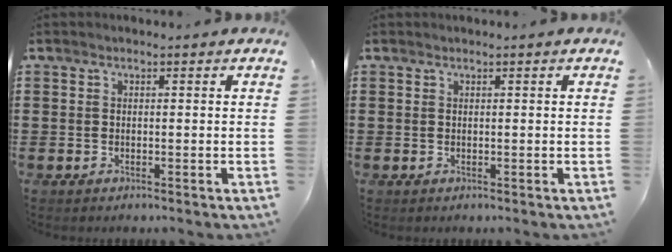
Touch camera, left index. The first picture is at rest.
{"total": 0.0}